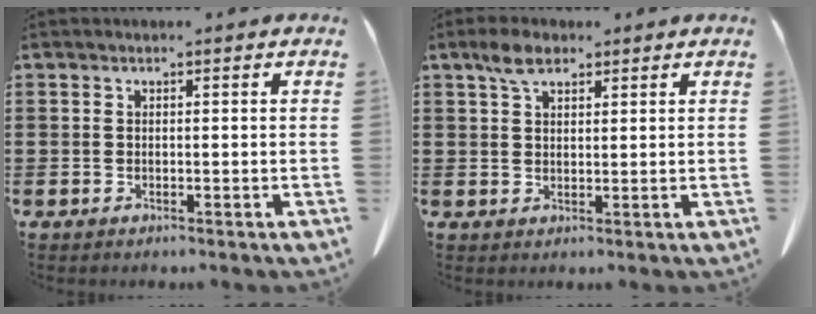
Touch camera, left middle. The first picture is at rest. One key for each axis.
{"total": 3.9, "fx": 2.6, "fy": 1.8, "fz": 2.4, "tx": -0.053, "ty": 0.007, "tz": 0.047}